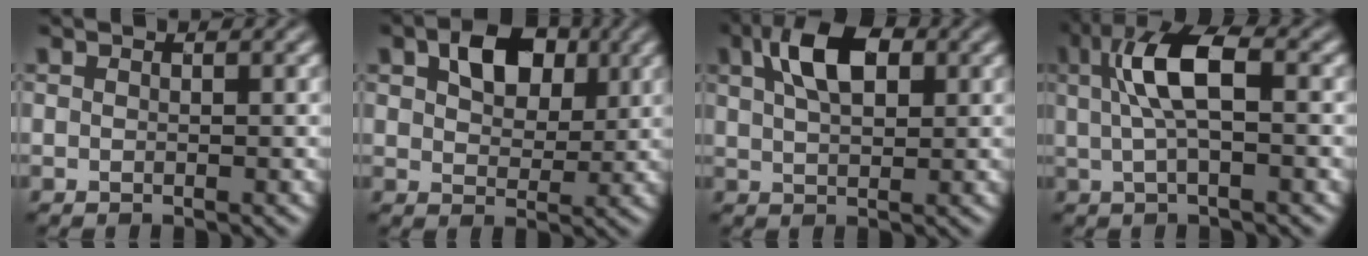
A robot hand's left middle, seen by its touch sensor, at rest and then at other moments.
{"total": 4.7, "force": [1.8, 3.1, 3.1], "torque": [-0.065, 0.003, 0.029]}
{"total": 5.6, "force": [2.1, 2.8, 4.4], "torque": [-0.087, 0.010, 0.035]}
{"total": 5.6, "force": [0.8, 1.8, 5.3], "torque": [-0.113, 0.011, 0.015]}